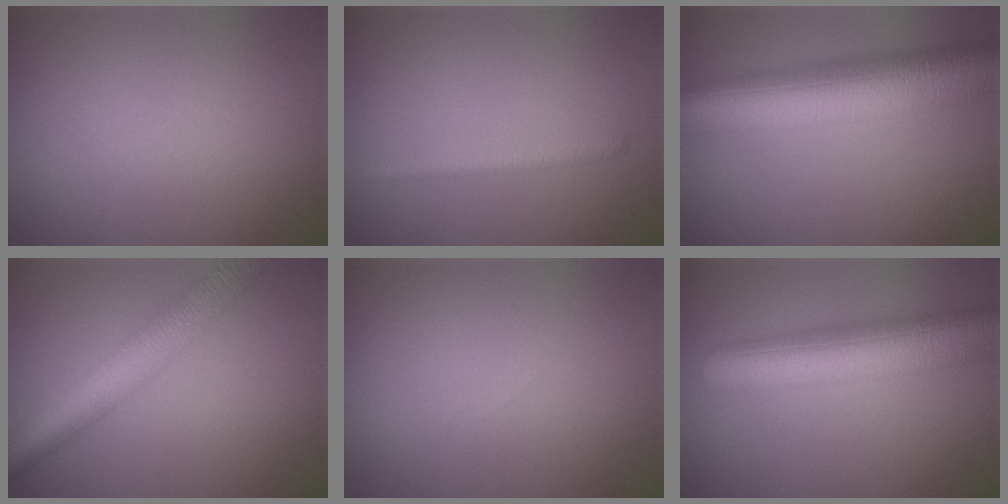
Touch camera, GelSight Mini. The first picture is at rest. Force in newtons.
{"total": 1.3, "press": 1.3, "slide": 0.0}
{"total": 11.0, "press": 11.0, "slide": 0.3}
{"total": 6.3, "press": 6.3, "slide": 0.1}
{"total": 0.0}
{"total": 8.6, "press": 8.6, "slide": 0.3}